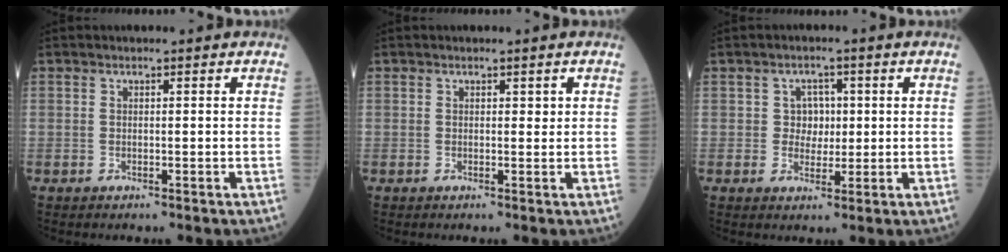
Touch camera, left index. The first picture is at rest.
{"total": 0.7, "force": [0.3, 0.4, 0.5], "torque": [-0.001, 0.001, 0.002]}
{"total": 3.2, "force": [0.4, 2.9, 1.2], "torque": [-0.014, 0.006, 0.006]}